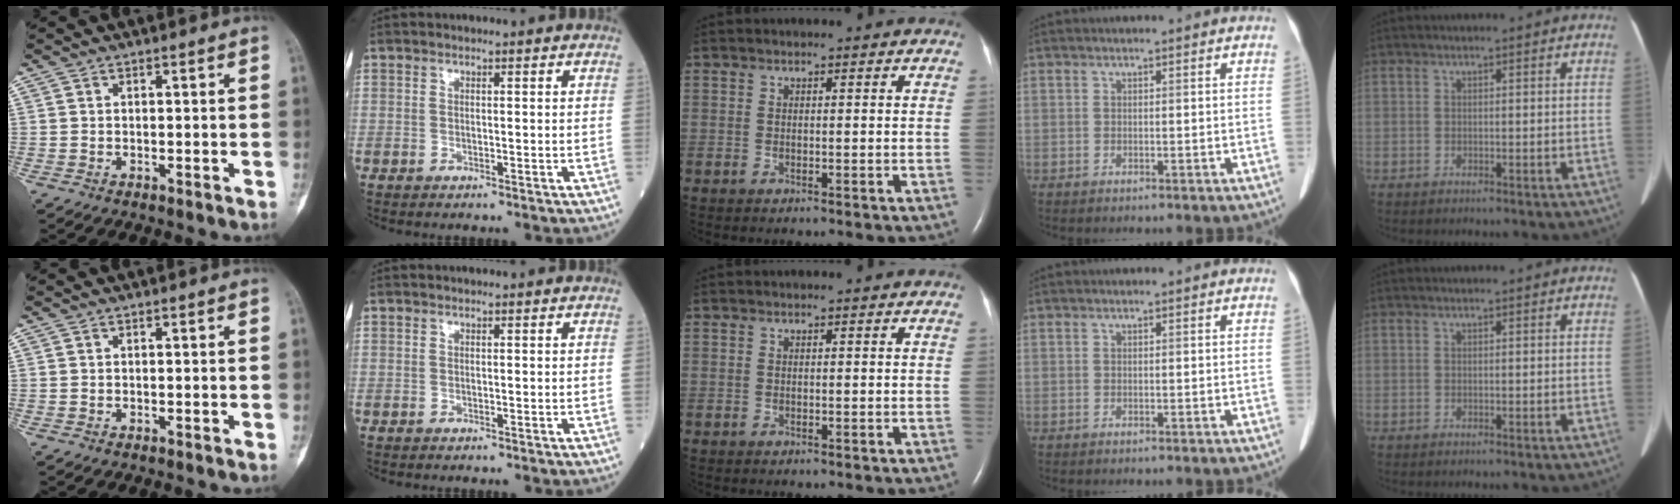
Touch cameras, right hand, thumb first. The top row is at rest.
{}